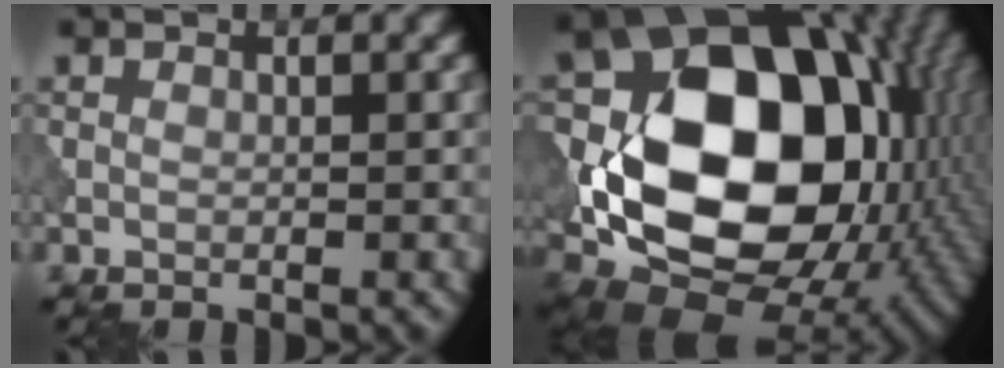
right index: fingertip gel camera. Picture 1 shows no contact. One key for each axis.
{"total": 18.7, "fx": 0.2, "fy": 13.6, "fz": 12.8, "tx": -0.222, "ty": -0.012, "tz": 0.007}